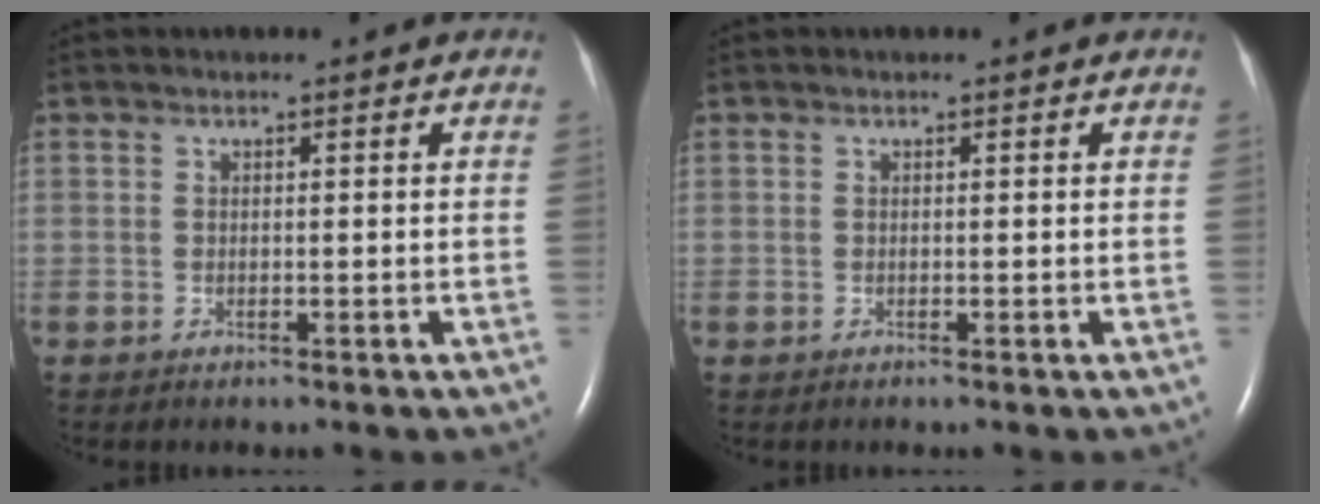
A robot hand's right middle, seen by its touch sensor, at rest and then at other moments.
{"total": 0.0}